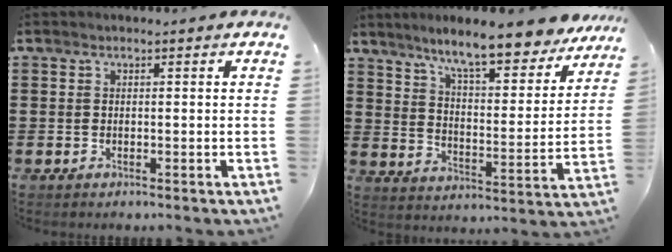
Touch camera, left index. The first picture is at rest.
{"total": 9.8, "force": [8.5, 0.1, 4.8], "torque": [-0.116, -0.051, 0.142]}